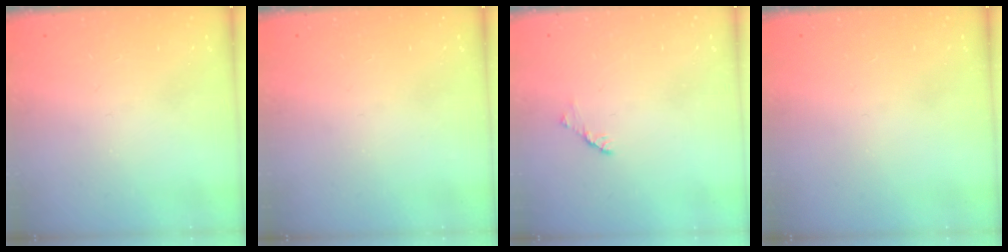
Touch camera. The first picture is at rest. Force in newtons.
{"total": 0.0}
{"total": 1.7, "press": 1.6, "slide": 0.4}
{"total": 0.0}